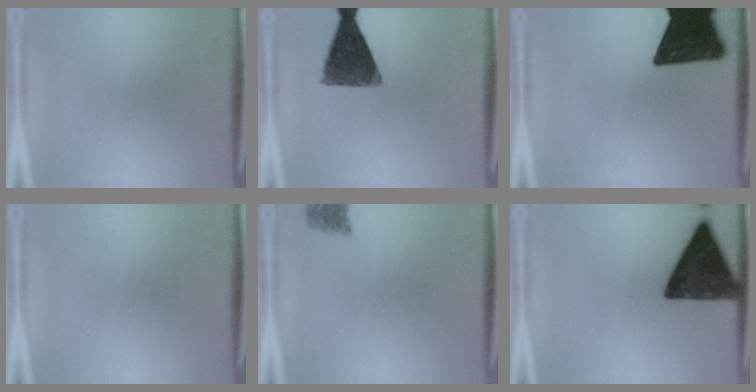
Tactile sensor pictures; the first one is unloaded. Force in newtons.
{"total": 11.9}
{"total": 16.3}
{"total": 0.0}
{"total": 2.7}
{"total": 13.4}